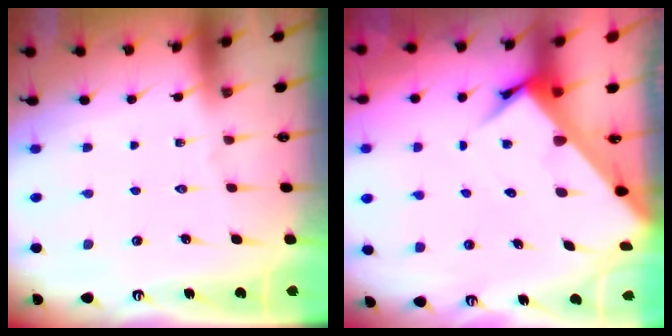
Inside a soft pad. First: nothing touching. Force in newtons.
{"total": 5.2, "press": 5.2, "slide": 0.4}